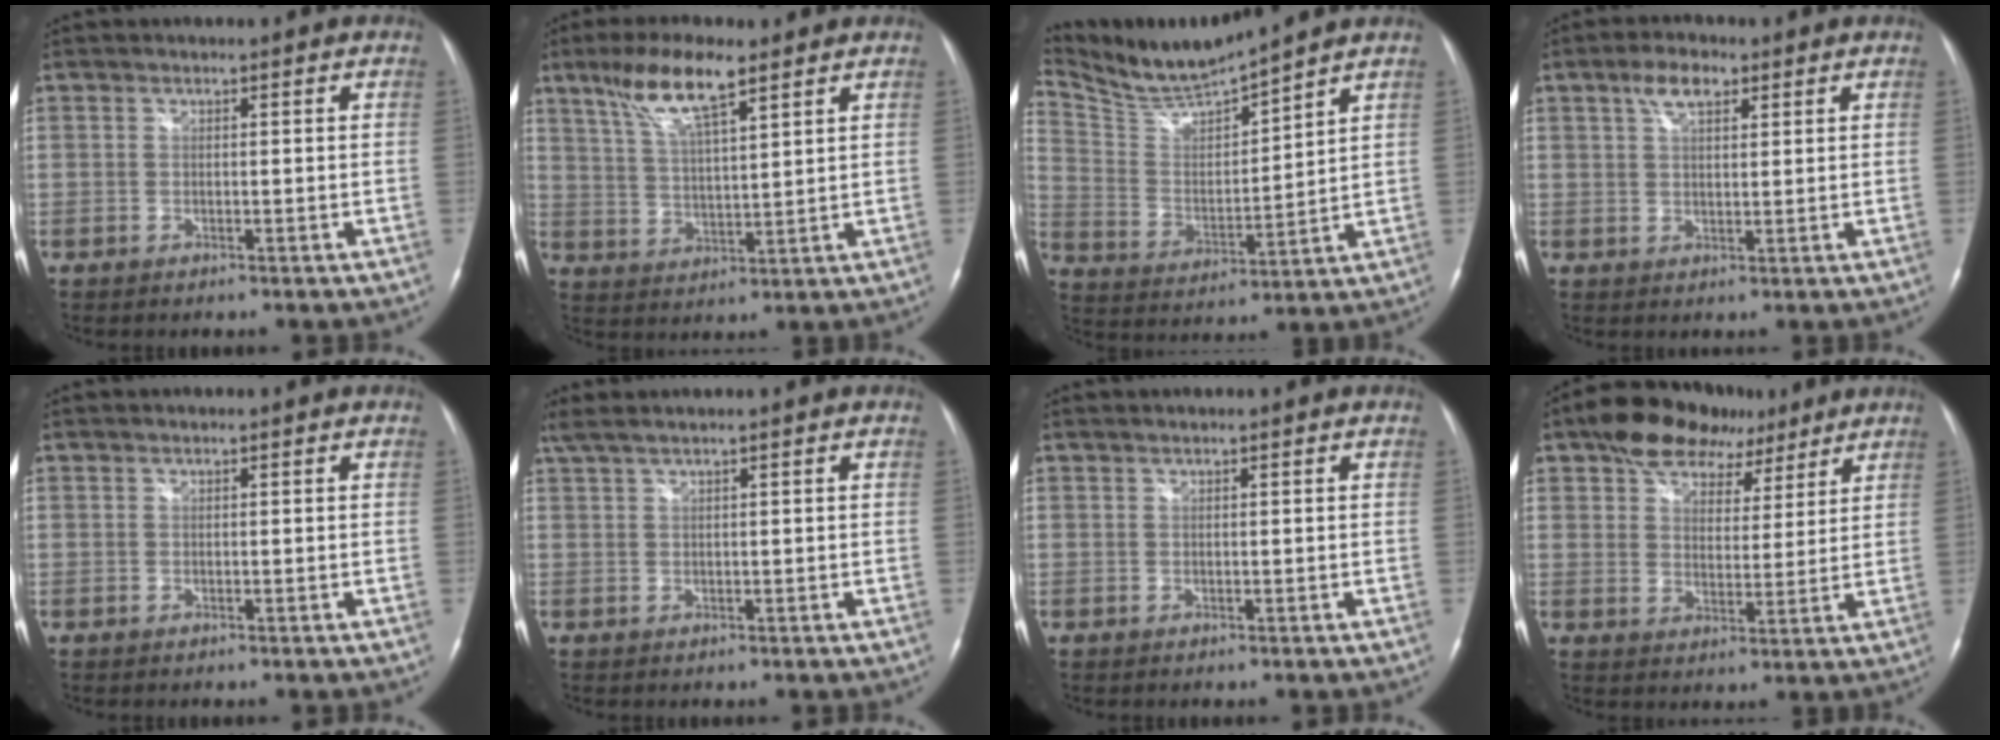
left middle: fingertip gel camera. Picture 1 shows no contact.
{"total": 9.5, "force": [6.2, 1.6, 7.0], "torque": [-0.142, 0.009, 0.118]}
{"total": 10.8, "force": [10.4, -1.4, 2.8], "torque": [-0.070, -0.002, 0.211]}
{"total": 4.6, "force": [2.6, 2.0, 3.2], "torque": [-0.066, 0.012, 0.049]}
{"total": 0.0}
{"total": 3.8, "force": [2.8, -0.3, 2.6], "torque": [-0.059, 0.032, 0.059]}
{"total": 0.7, "force": [0.6, -0.1, 0.3], "torque": [-0.010, 0.007, 0.015]}
{"total": 11.4, "force": [7.7, 6.6, 5.2], "torque": [-0.075, 0.029, 0.123]}